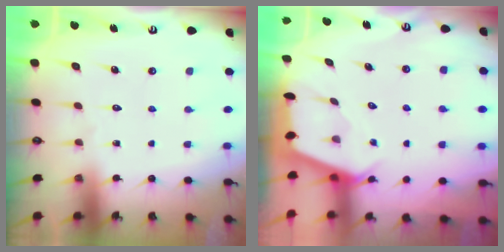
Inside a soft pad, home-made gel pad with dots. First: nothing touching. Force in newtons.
{"total": 2.4, "press": 2.4, "slide": 0.3}